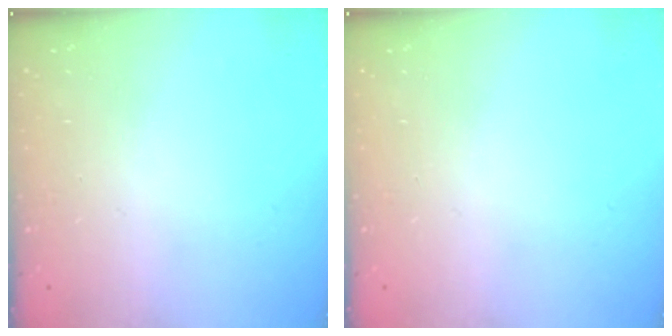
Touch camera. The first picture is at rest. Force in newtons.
{"total": 0.0}